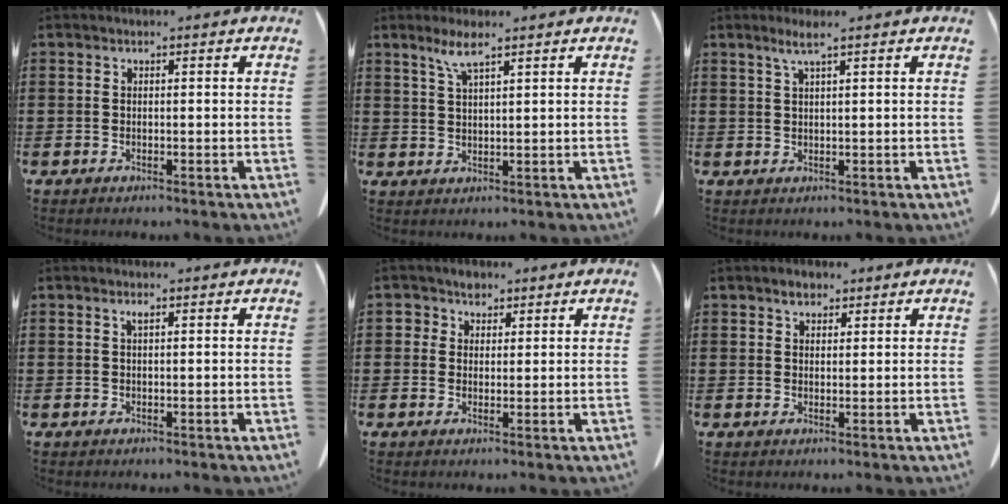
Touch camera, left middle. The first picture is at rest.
{"total": 3.9, "force": [2.6, 0.4, 2.8], "torque": [-0.062, 0.002, 0.047]}
{"total": 2.3, "force": [1.4, -0.2, 1.8], "torque": [-0.038, -0.001, 0.026]}
{"total": 0.9, "force": [0.4, 0.1, 0.8], "torque": [-0.017, 0.000, 0.009]}
{"total": 3.0, "force": [1.8, 2.2, 0.7], "torque": [-0.008, 0.003, 0.029]}
{"total": 2.3, "force": [1.9, 1.0, 0.9], "torque": [-0.013, 0.001, 0.034]}